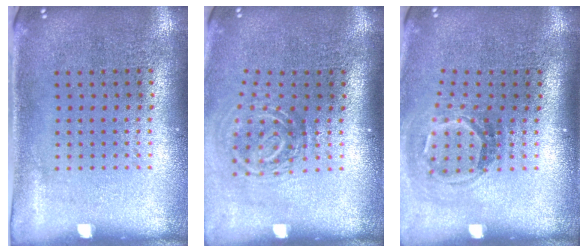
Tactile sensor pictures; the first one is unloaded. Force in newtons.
{"total": 1.9, "press": 1.2, "slide": 1.5}
{"total": 1.8, "press": 1.2, "slide": 1.4}